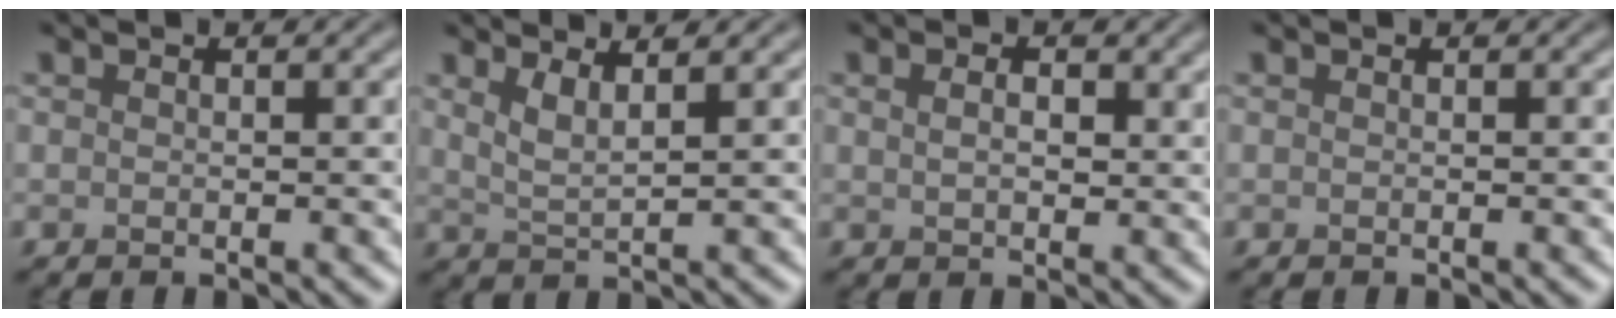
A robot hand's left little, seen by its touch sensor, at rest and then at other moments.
{"total": 2.5, "force": [1.6, 0.6, 1.8], "torque": [-0.030, -0.005, 0.031]}
{"total": 3.1, "force": [1.3, 1.8, 2.1], "torque": [-0.037, 0.005, 0.018]}
{"total": 0.0}